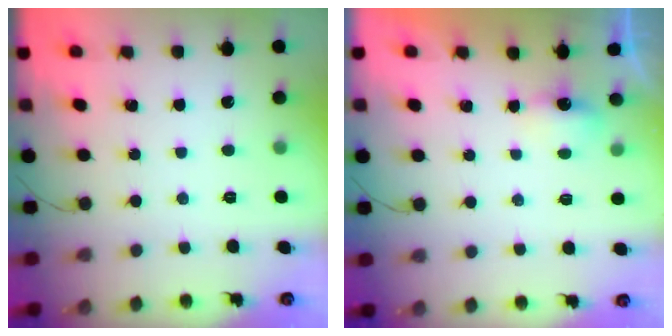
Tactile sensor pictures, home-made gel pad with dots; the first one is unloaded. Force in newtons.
{"total": 3.1, "press": 3.0, "slide": 1.0}